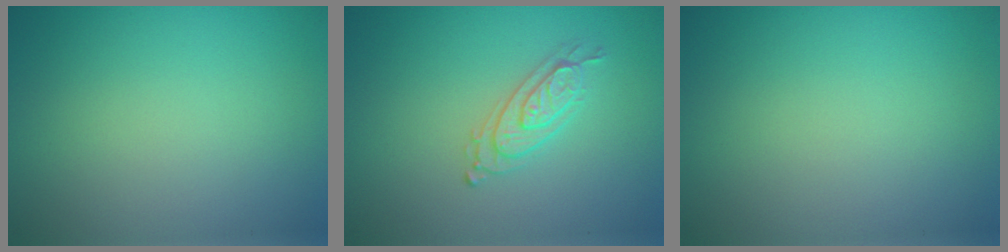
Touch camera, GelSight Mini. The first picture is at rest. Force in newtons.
{"total": 2.2, "press": 2.1, "slide": 0.6}
{"total": 0.0}